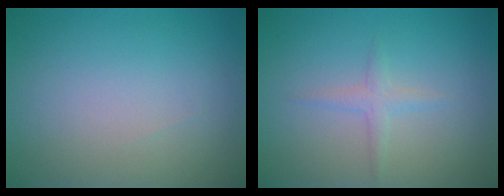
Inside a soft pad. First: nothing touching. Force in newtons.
{"total": 1.3, "press": 1.3, "slide": 0.0}